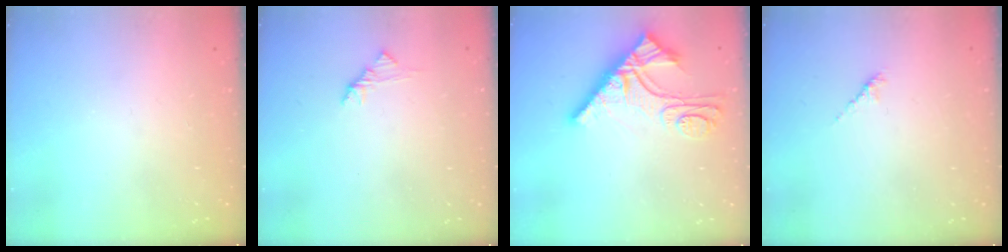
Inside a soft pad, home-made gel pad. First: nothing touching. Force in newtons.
{"total": 3.3, "press": 3.2, "slide": 0.8}
{"total": 12.5, "press": 12.5, "slide": 0.7}
{"total": 2.6, "press": 2.4, "slide": 0.7}